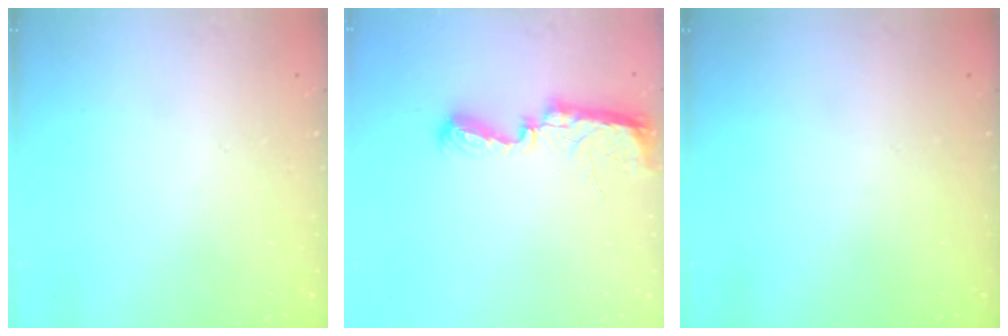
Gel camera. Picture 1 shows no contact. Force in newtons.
{"total": 7.9, "press": 7.8, "slide": 0.8}
{"total": 0.0}